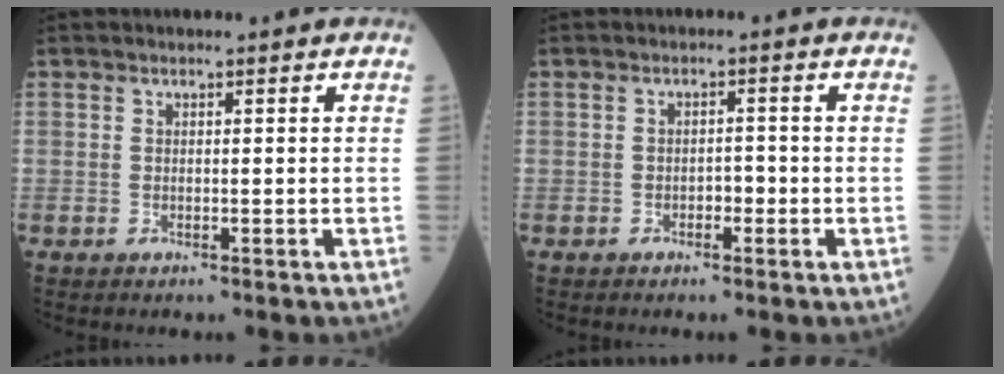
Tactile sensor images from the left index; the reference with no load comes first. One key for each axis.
{"total": 1.4, "fx": -0.8, "fy": 0.7, "fz": 1.0, "tx": -0.007, "ty": 0.001, "tz": -0.017}